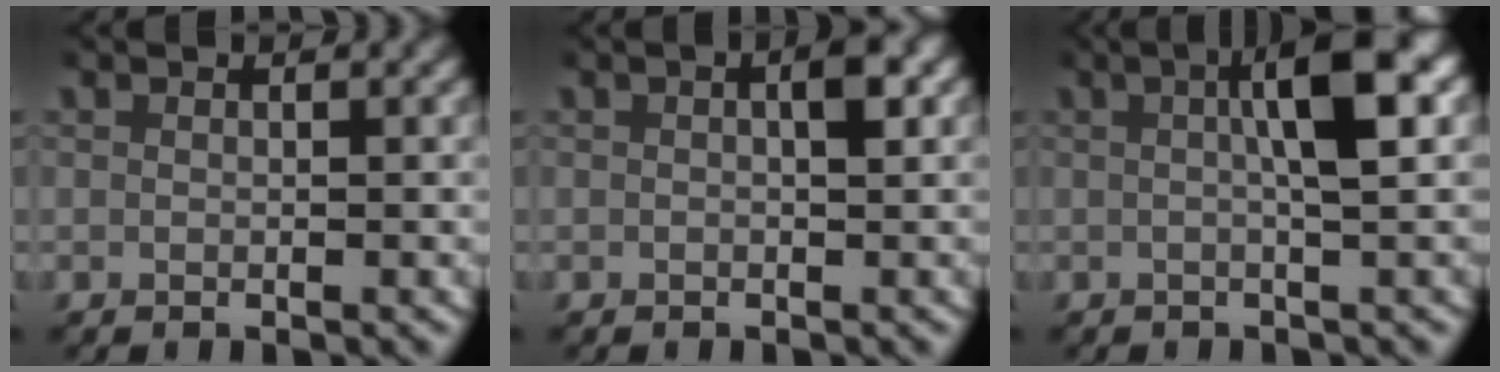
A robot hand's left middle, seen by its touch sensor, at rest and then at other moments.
{"total": 2.0, "force": [0.3, 0.6, 1.8], "torque": [-0.028, 0.007, 0.003]}
{"total": 5.8, "force": [1.0, 0.9, 5.6], "torque": [-0.085, 0.021, 0.006]}